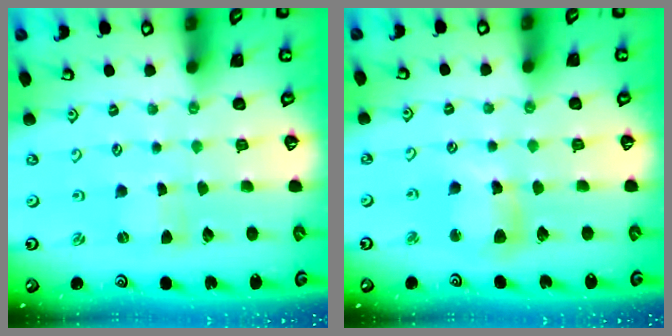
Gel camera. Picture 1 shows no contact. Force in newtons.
{"total": 8.5, "press": 8.3, "slide": 1.4}